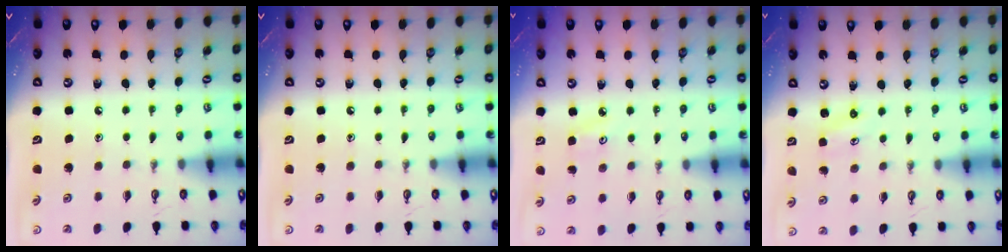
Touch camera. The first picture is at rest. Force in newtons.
{"total": 0.0}
{"total": 3.9, "press": 3.8, "slide": 0.6}
{"total": 2.5, "press": 2.5, "slide": 0.3}